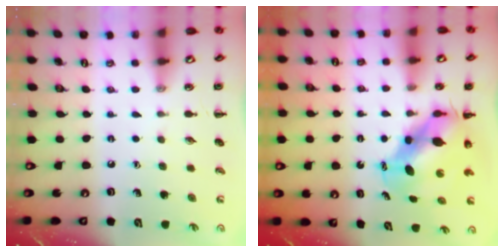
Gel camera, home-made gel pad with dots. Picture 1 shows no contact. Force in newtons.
{"total": 7.9, "press": 7.8, "slide": 1.7}